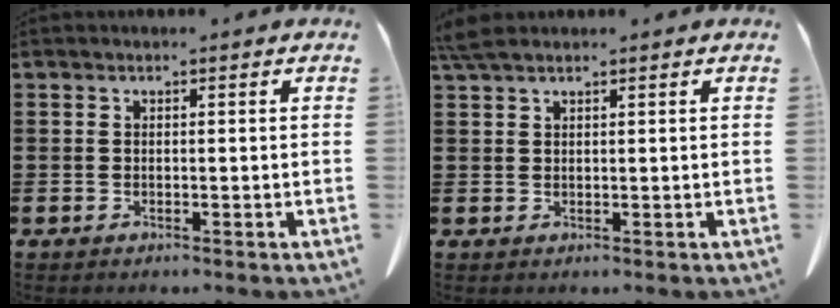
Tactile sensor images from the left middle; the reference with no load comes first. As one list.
[{"total": 2.5, "force": [1.9, 0.6, 1.5], "torque": [-0.034, 0.004, 0.035]}]